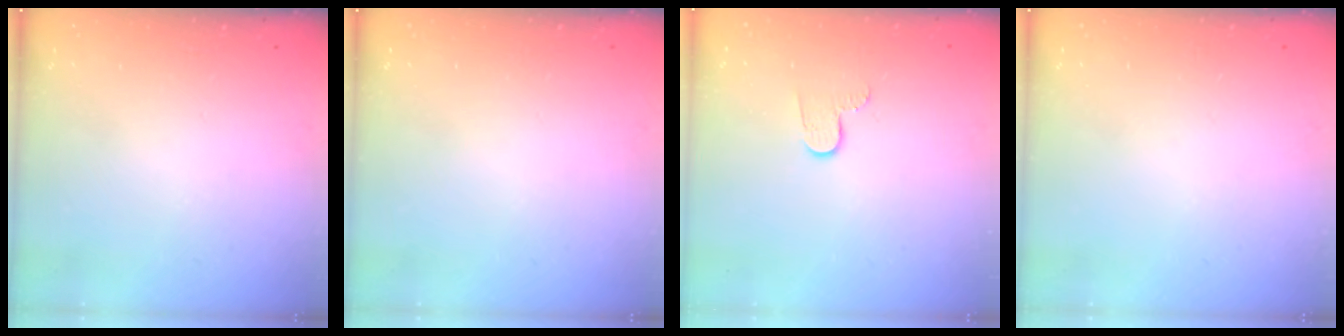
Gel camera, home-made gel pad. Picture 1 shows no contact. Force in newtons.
{"total": 0.0}
{"total": 4.6, "press": 4.6, "slide": 0.5}
{"total": 0.0}